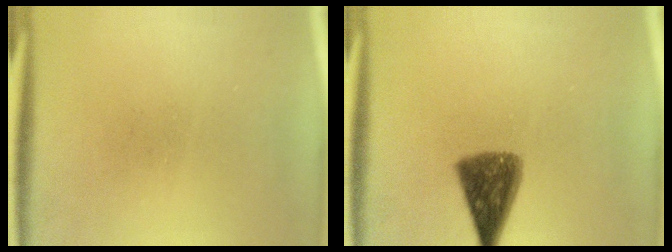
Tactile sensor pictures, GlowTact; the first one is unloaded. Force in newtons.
{"total": 8.3}